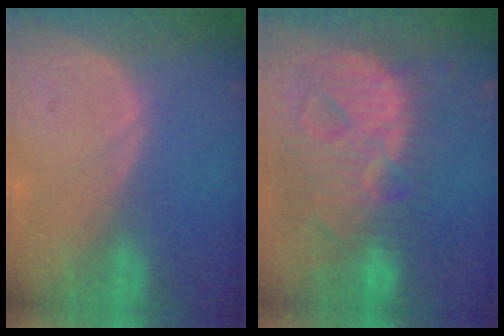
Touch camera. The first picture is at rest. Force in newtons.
{"total": 13.4, "press": 11.5, "slide": 6.9}